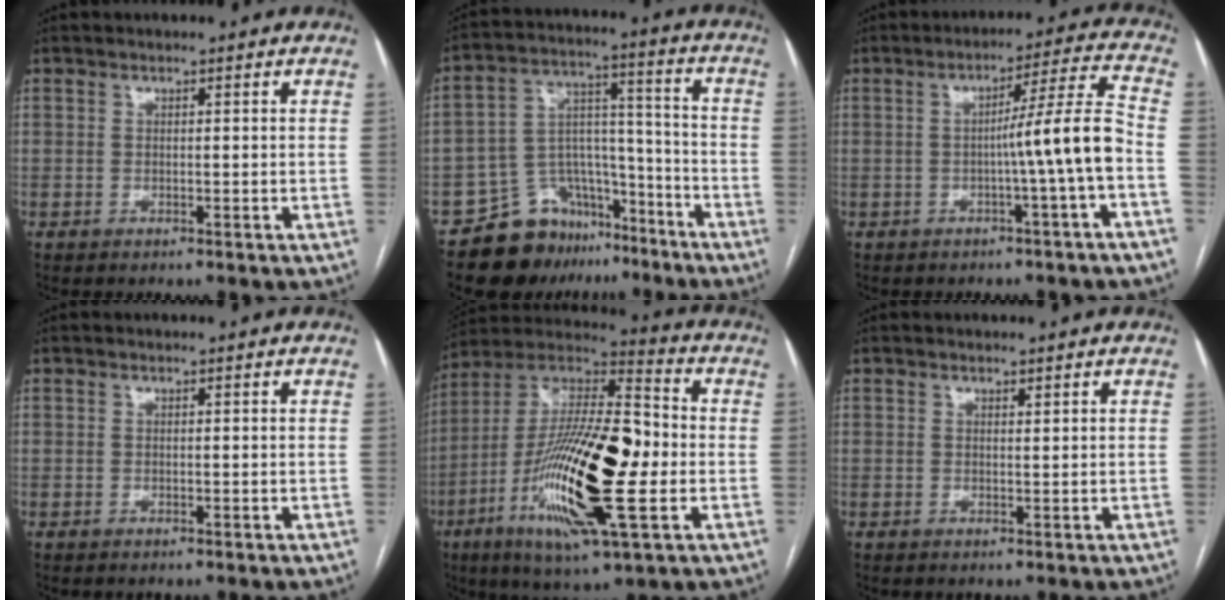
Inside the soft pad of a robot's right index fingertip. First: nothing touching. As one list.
[{"total": 13.0, "force": [-10.0, 7.7, 3.2], "torque": [-0.044, 0.074, -0.159]}, {"total": 8.5, "force": [-2.2, -1.8, 8.0], "torque": [-0.116, 0.019, -0.030]}, {"total": 0.0}, {"total": 24.0, "force": [-4.9, 4.9, 23.0], "torque": [-0.453, -0.013, -0.090]}, {"total": 0.5, "force": [0.5, 0.1, 0.2], "torque": [-0.007, -0.004, 0.008]}]